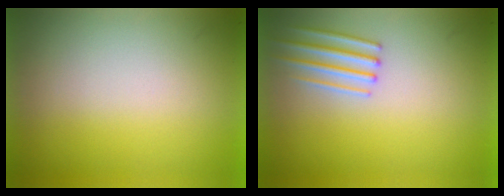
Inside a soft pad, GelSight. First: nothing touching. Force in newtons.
{"total": 2.4}